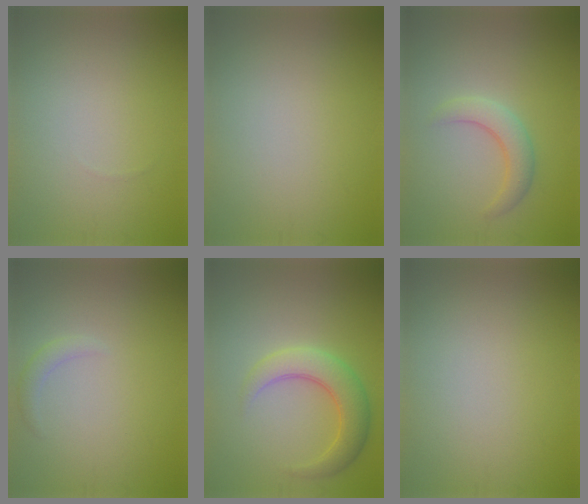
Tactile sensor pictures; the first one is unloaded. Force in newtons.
{"total": 0.0}
{"total": 2.7, "press": 2.7, "slide": 0.2}
{"total": 1.2, "press": 1.2, "slide": 0.2}
{"total": 4.6, "press": 4.6, "slide": 0.1}
{"total": 0.0}